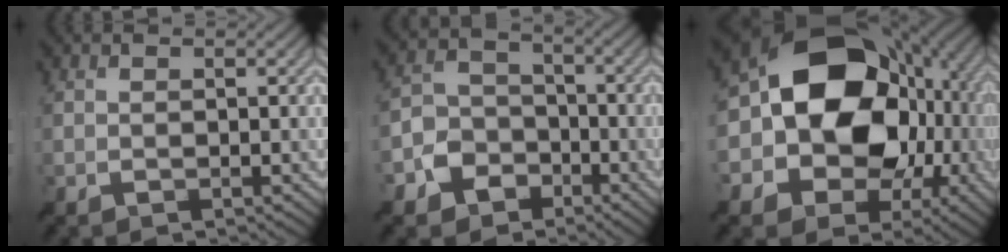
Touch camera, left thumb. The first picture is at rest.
{"total": 6.6, "force": [-3.5, 5.1, 2.2], "torque": [-0.052, 0.001, -0.083]}
{"total": 20.5, "force": [0.8, 16.2, 12.5], "torque": [-0.232, -0.009, 0.011]}